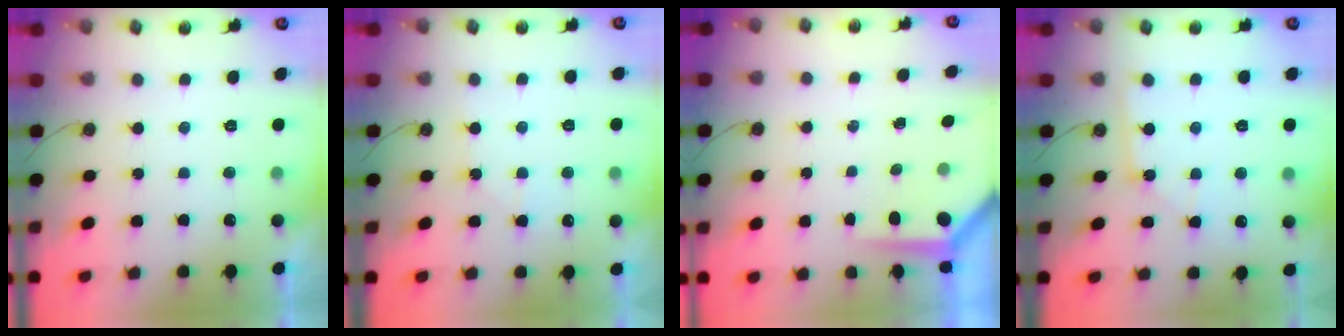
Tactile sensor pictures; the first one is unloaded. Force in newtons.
{"total": 4.6, "press": 4.6, "slide": 0.7}
{"total": 3.7, "press": 3.6, "slide": 0.3}
{"total": 2.7, "press": 2.7, "slide": 0.4}